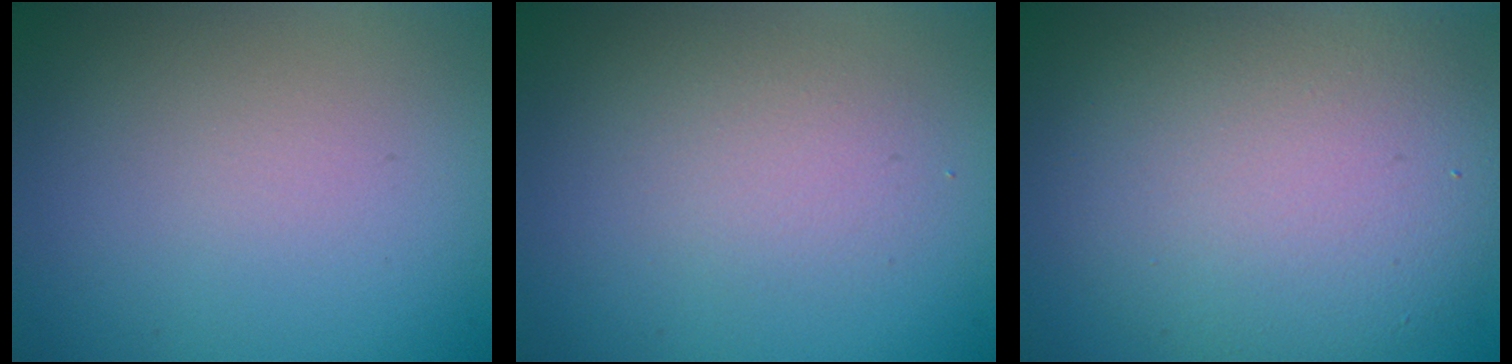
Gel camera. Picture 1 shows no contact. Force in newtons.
{"total": 1.9, "press": 1.8, "slide": 0.2}
{"total": 8.4, "press": 8.4, "slide": 0.2}